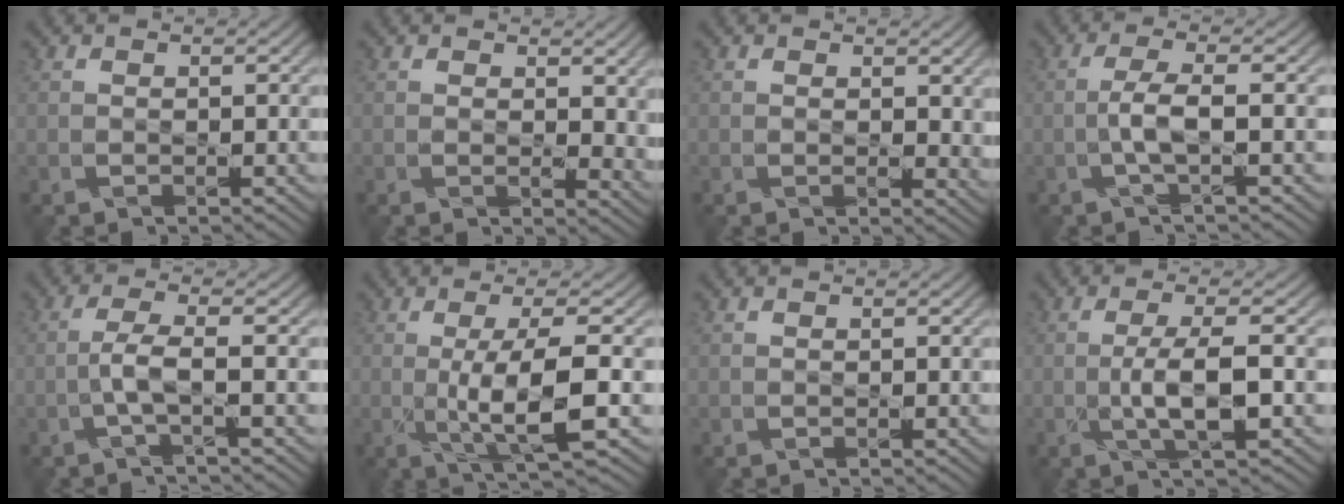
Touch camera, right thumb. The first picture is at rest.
{"total": 5.9, "force": [1.1, 3.7, 4.4], "torque": [-0.079, -0.013, 0.030]}
{"total": 4.0, "force": [0.7, 2.5, 3.0], "torque": [-0.054, -0.009, 0.015]}
{"total": 2.6, "force": [-0.9, -0.6, 2.3], "torque": [-0.055, 0.009, -0.019]}
{"total": 2.6, "force": [-1.2, -0.8, 2.2], "torque": [-0.051, 0.013, -0.030]}
{"total": 6.3, "force": [-1.1, 0.6, 6.2], "torque": [-0.115, 0.001, -0.014]}
{"total": 0.0}
{"total": 4.0, "force": [-1.0, 0.1, 3.8], "torque": [-0.078, 0.005, -0.015]}